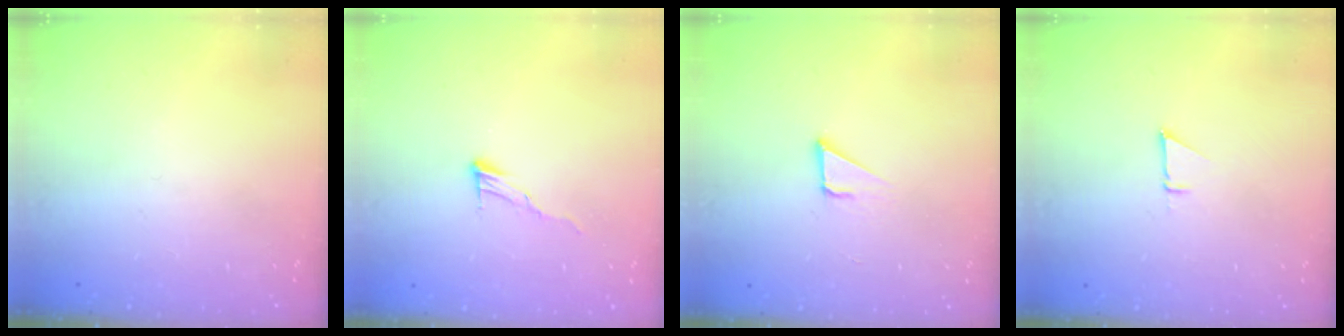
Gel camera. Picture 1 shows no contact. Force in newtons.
{"total": 6.6, "press": 6.6, "slide": 0.5}
{"total": 2.1, "press": 2.1, "slide": 0.0}
{"total": 1.9, "press": 1.9, "slide": 0.0}